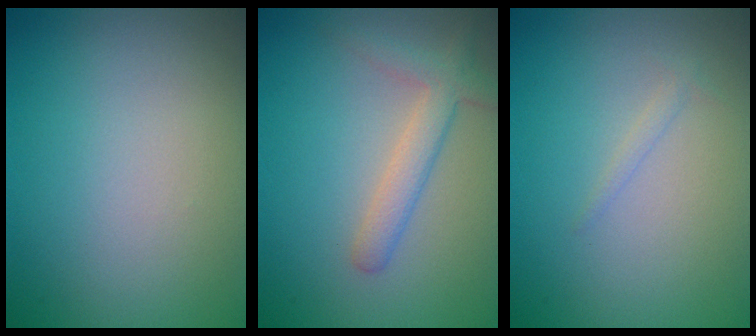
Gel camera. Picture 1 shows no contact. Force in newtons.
{"total": 2.8, "press": 2.8, "slide": 0.1}
{"total": 0.6, "press": 0.6, "slide": 0.1}